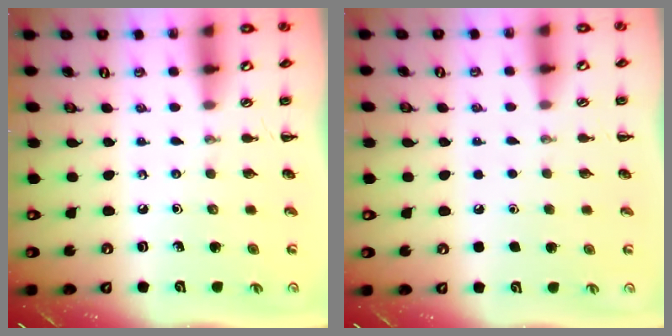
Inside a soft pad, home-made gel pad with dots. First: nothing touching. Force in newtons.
{"total": 1.8, "press": 1.7, "slide": 0.1}